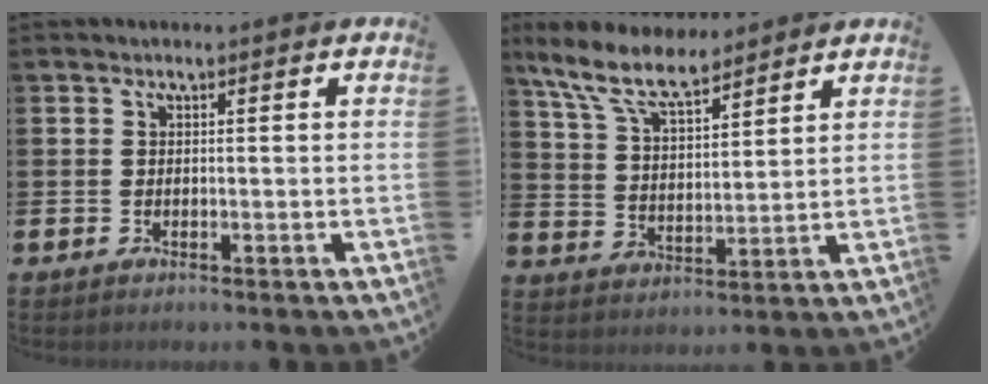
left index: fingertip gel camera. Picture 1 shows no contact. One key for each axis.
{"total": 8.8, "fx": 7.4, "fy": 2.7, "fz": 3.9, "tx": -0.110, "ty": -0.026, "tz": 0.134}